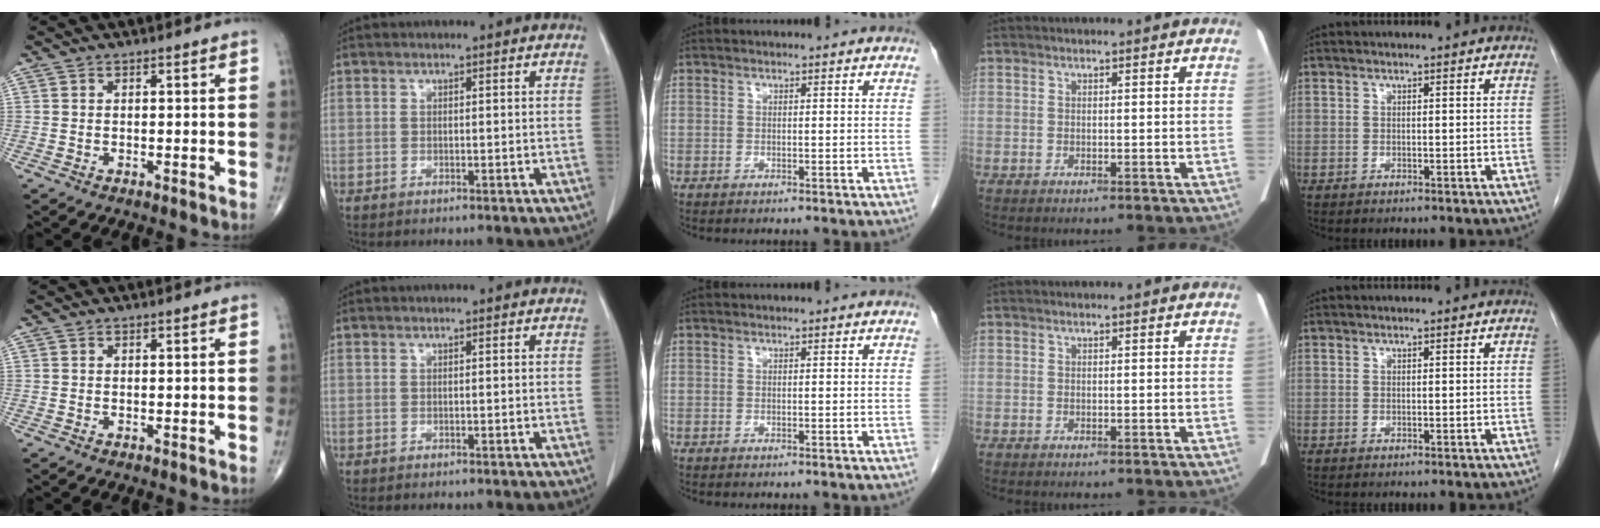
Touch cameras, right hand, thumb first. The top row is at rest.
{}